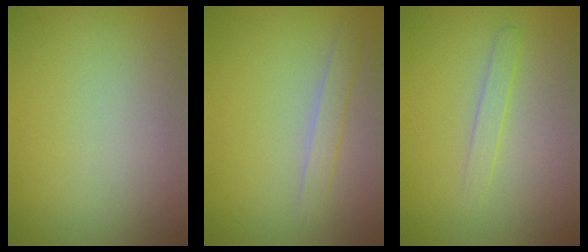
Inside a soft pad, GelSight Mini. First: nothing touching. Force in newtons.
{"total": 1.6, "press": 1.6, "slide": 0.1}
{"total": 1.2, "press": 1.2, "slide": 0.1}